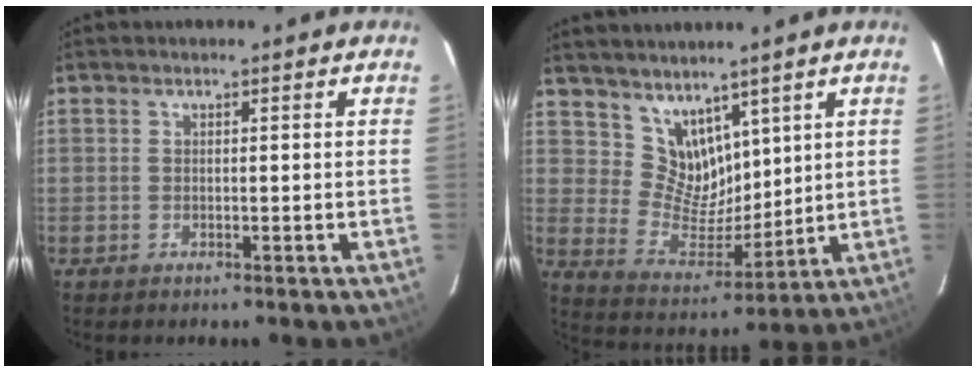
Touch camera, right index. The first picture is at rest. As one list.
[{"total": 13.3, "force": [9.1, 8.3, 5.1], "torque": [-0.096, -0.008, 0.190]}]